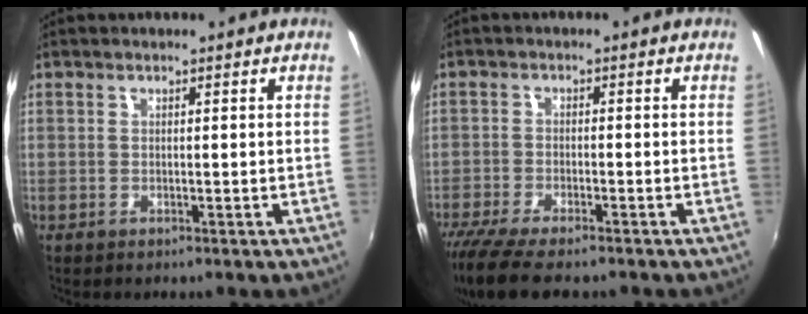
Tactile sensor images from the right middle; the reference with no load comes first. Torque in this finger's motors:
{"motor_torque": [1.11, -1.03, 0.16, 0.11]}